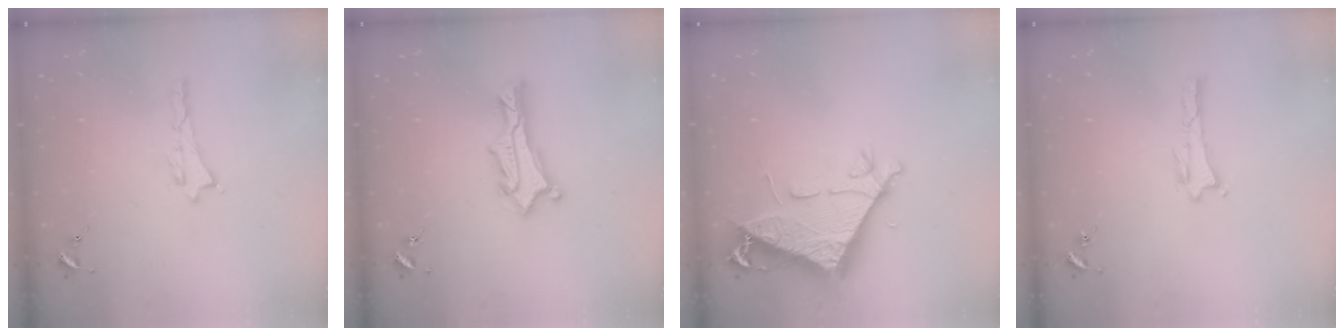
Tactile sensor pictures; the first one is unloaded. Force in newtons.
{"total": 3.0, "press": 3.0, "slide": 0.2}
{"total": 7.3, "press": 7.3, "slide": 0.7}
{"total": 0.0}